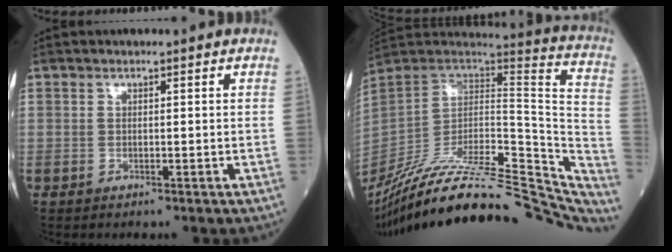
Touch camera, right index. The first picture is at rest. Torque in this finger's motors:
{"motor_torque": [-0.86, -1.28, 0.43, 0.21]}